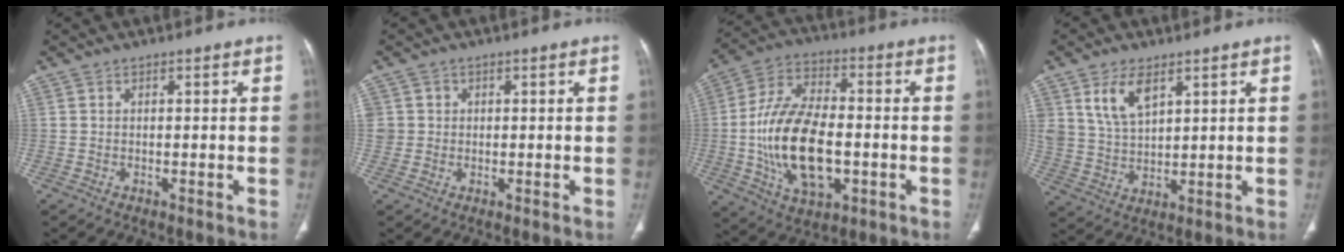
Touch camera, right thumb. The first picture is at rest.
{"total": 3.1, "force": [0.5, 3.0, 0.5], "torque": [0.008, 0.004, 0.013]}
{"total": 19.2, "force": [-2.8, 10.6, 15.9], "torque": [-0.289, 0.016, -0.040]}
{"total": 8.0, "force": [4.3, 4.3, 5.2], "torque": [-0.087, -0.022, 0.092]}